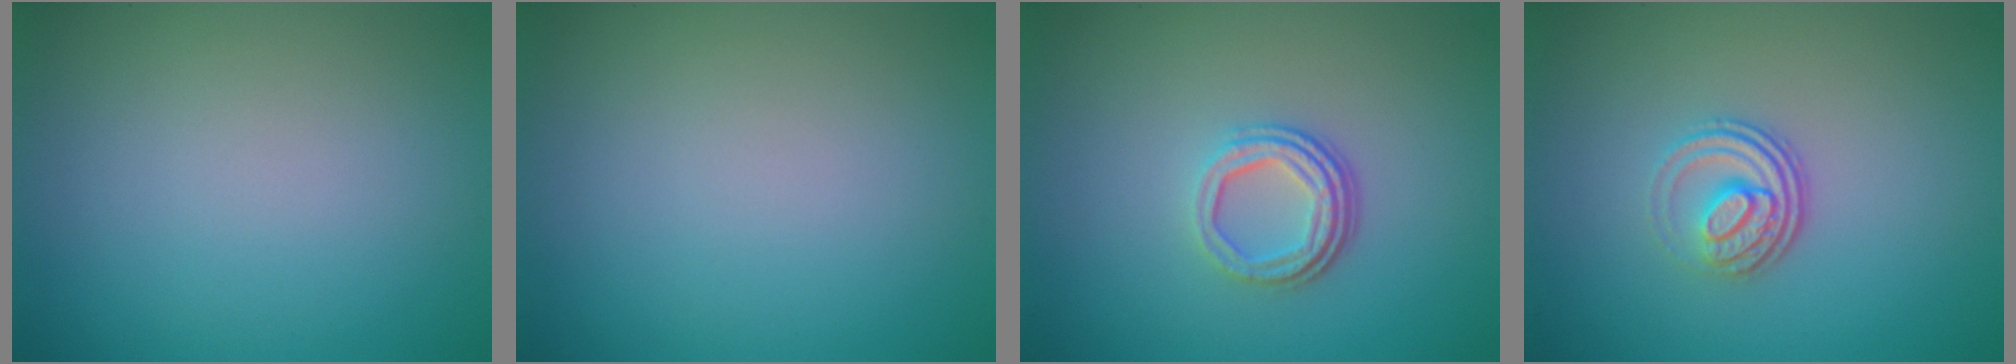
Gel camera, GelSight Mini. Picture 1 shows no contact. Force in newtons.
{"total": 0.0}
{"total": 3.3, "press": 2.3, "slide": 2.4}
{"total": 3.3, "press": 2.4, "slide": 2.2}